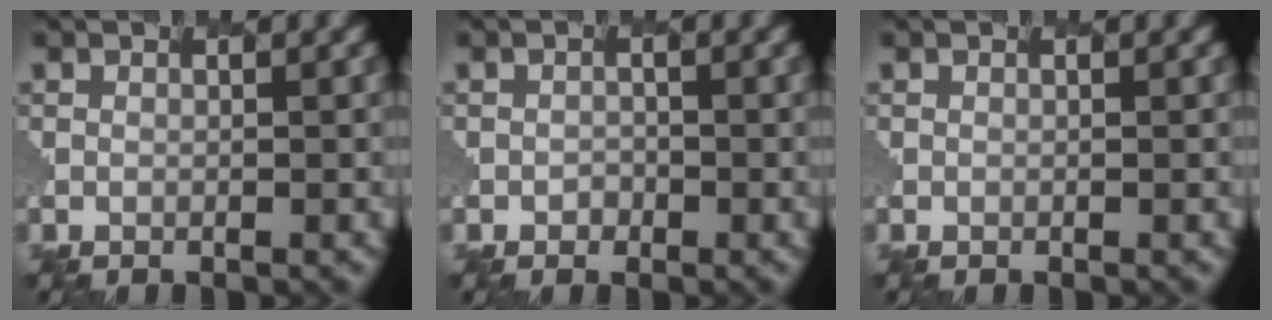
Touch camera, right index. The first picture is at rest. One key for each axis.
{"total": 1.0, "fx": -0.5, "fy": 0.5, "fz": -0.7, "tx": 0.000, "ty": 0.004, "tz": -0.011}
{"total": 0.0}